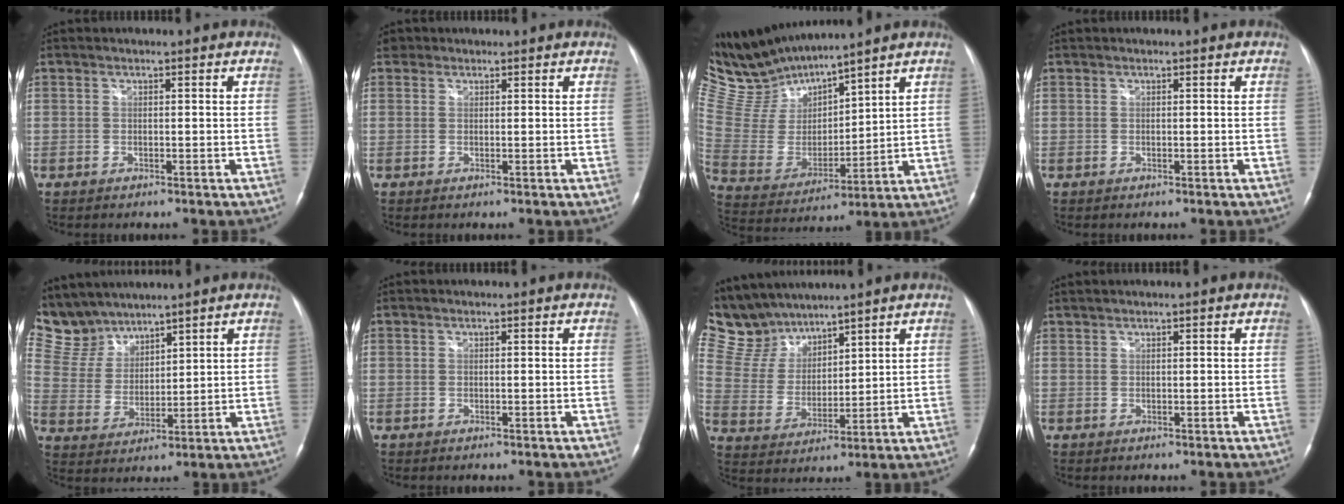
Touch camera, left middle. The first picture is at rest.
{"total": 1.5, "force": [1.0, 1.1, 0.1], "torque": [0.003, 0.011, 0.014]}
{"total": 13.2, "force": [12.8, 1.3, 3.1], "torque": [-0.089, 0.003, 0.271]}
{"total": 0.0}
{"total": 8.2, "force": [7.7, 2.9, 0.0], "torque": [-0.013, 0.014, 0.174]}
{"total": 0.0}
{"total": 9.7, "force": [9.1, 3.3, 0.9], "torque": [-0.041, 0.018, 0.199]}
{"total": 0.7, "force": [0.7, -0.1, 0.2], "torque": [-0.007, 0.011, 0.019]}